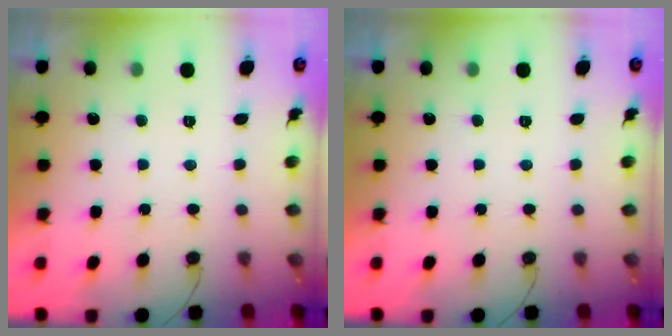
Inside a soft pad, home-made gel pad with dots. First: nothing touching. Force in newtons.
{"total": 0.0}